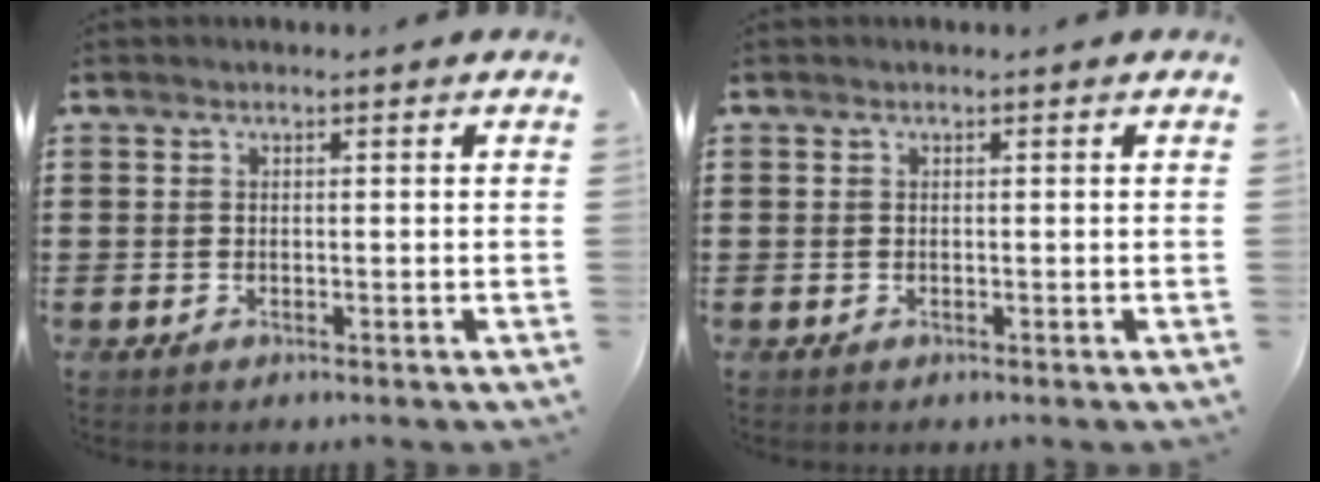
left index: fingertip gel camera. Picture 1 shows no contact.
{"total": 0.0}